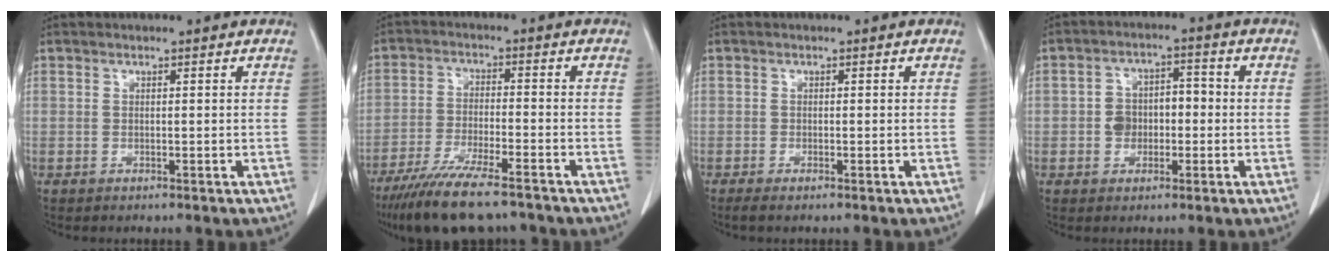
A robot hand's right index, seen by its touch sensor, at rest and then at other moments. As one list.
[{"total": 12.8, "force": [-10.4, 2.0, 7.3], "torque": [-0.127, -0.032, -0.172]}, {"total": 1.5, "force": [-1.2, 0.1, 1.0], "torque": [-0.019, -0.004, -0.018]}, {"total": 5.2, "force": [-1.0, 3.9, 3.3], "torque": [-0.061, 0.028, -0.017]}]